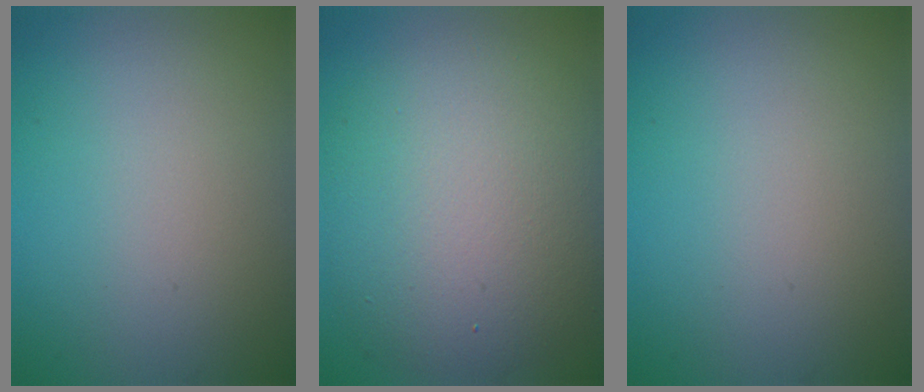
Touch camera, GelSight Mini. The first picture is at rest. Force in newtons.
{"total": 9.5, "press": 9.5, "slide": 0.5}
{"total": 0.0}